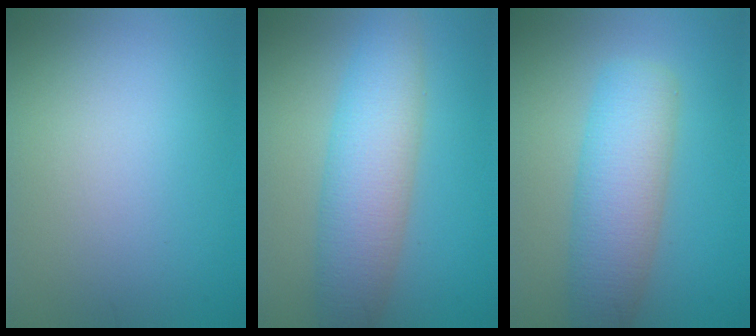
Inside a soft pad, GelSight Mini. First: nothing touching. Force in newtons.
{"total": 6.7, "press": 6.7, "slide": 0.3}
{"total": 6.4, "press": 6.4, "slide": 0.2}